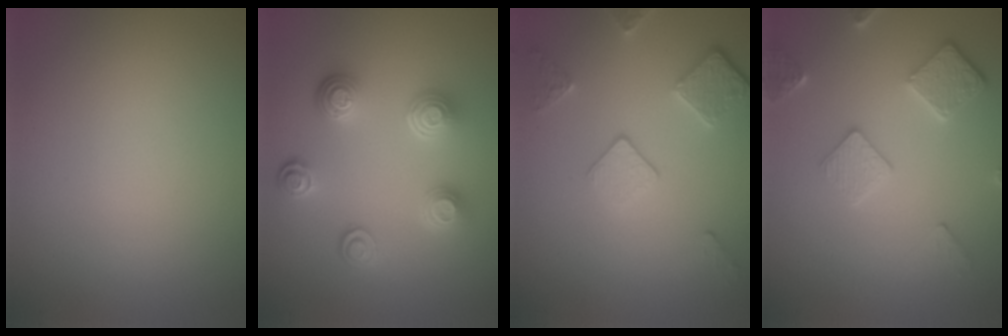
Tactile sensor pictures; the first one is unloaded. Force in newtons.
{"total": 4.5, "press": 3.5, "slide": 2.9}
{"total": 3.5, "press": 2.8, "slide": 2.0}
{"total": 3.6, "press": 3.0, "slide": 2.0}